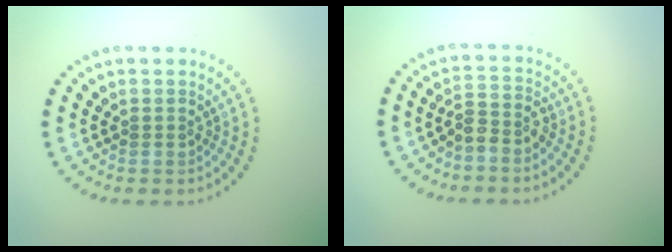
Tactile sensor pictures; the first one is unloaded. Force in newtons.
{"total": 2.1, "press": 1.6, "slide": 1.3}